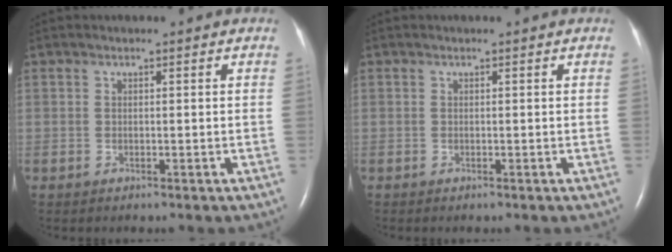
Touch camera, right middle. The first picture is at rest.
{"total": 0.0}